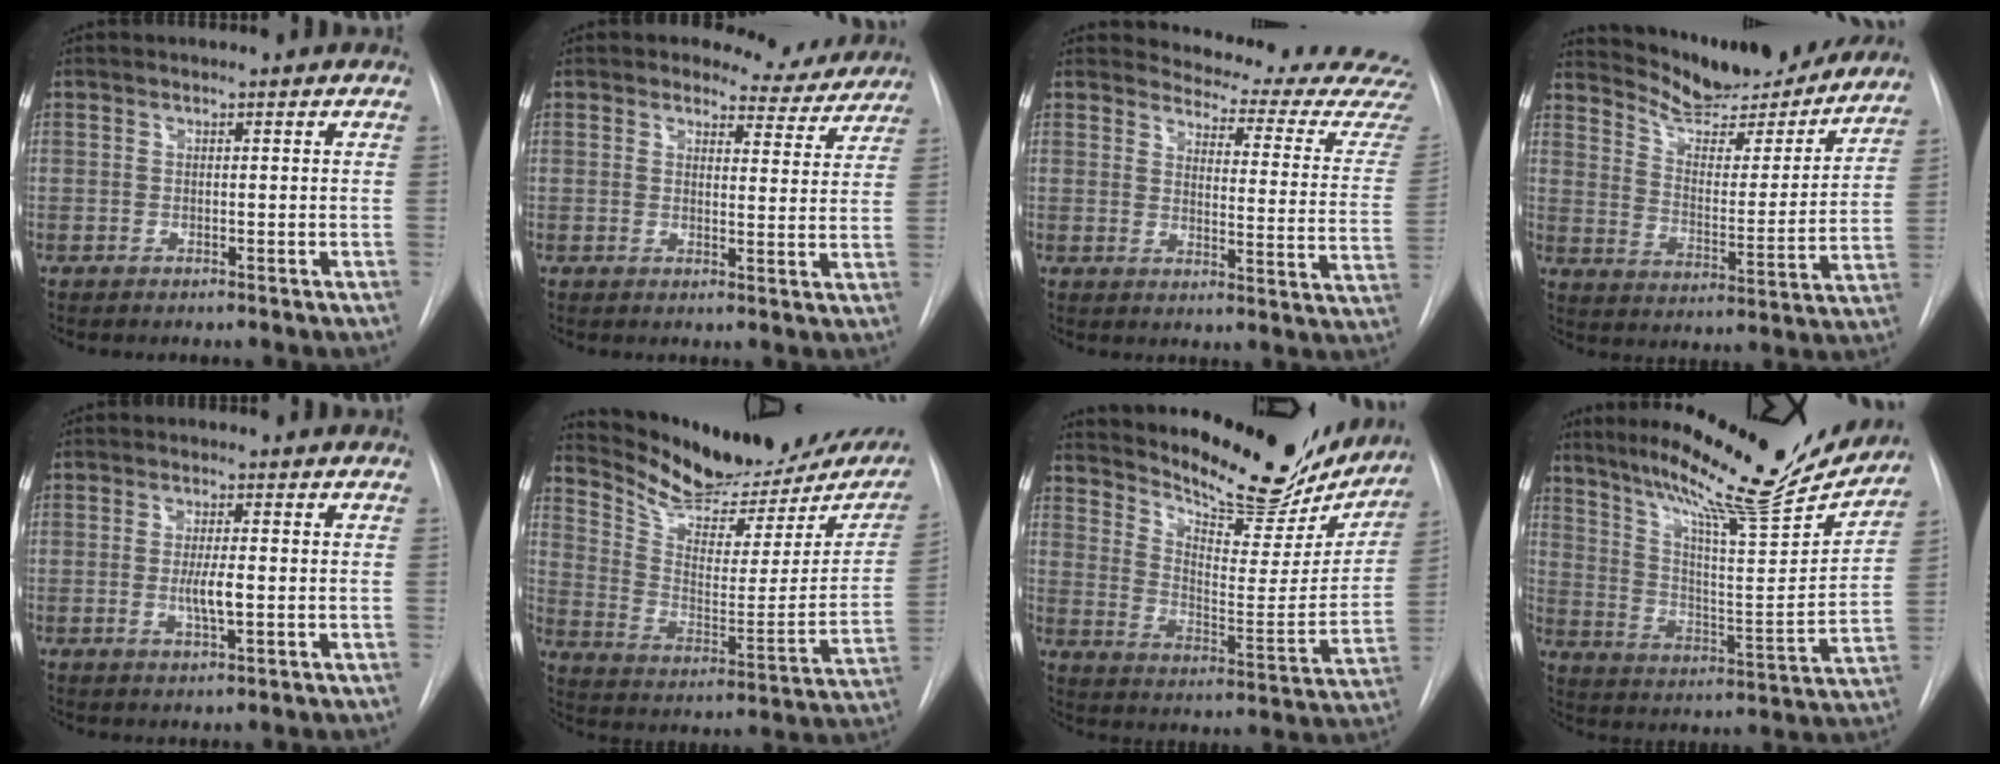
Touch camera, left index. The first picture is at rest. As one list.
[{"total": 6.9, "force": [6.3, 2.8, 0.4], "torque": [0.011, -0.017, 0.063]}, {"total": 18.2, "force": [17.8, 1.6, 3.4], "torque": [-0.030, -0.130, 0.181]}, {"total": 20.6, "force": [19.3, 3.9, 6.2], "torque": [-0.084, -0.039, 0.264]}, {"total": 3.6, "force": [-0.6, 0.5, 3.5], "torque": [-0.066, -0.007, -0.009]}, {"total": 22.4, "force": [19.8, 7.4, 7.5], "torque": [-0.115, -0.040, 0.278]}, {"total": 22.5, "force": [19.8, 6.3, 8.6], "torque": [-0.133, -0.041, 0.269]}, {"total": 22.4, "force": [19.5, 1.4, 10.9], "torque": [-0.179, -0.051, 0.282]}]